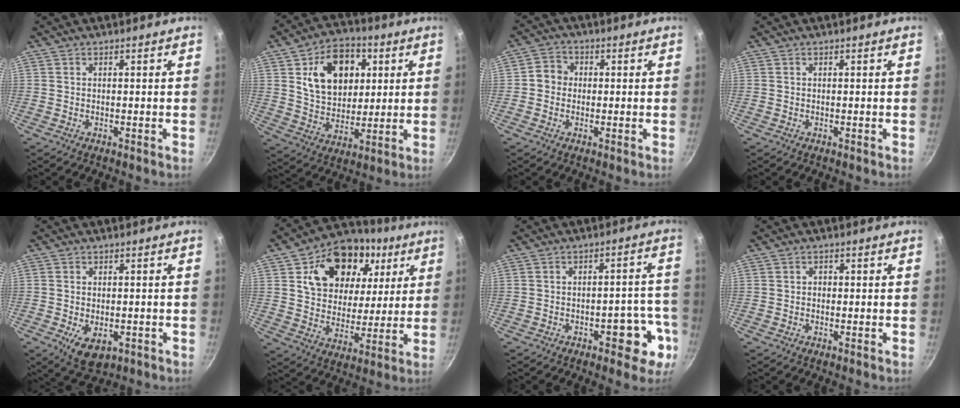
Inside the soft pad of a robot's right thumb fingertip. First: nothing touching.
{"total": 16.3, "force": [4.8, 11.5, 10.5], "torque": [-0.127, -0.010, 0.080]}
{"total": 4.0, "force": [-0.2, 3.6, 1.5], "torque": [-0.006, 0.009, -0.015]}
{"total": 0.0}
{"total": 7.4, "force": [-1.2, 4.8, 5.5], "torque": [-0.074, -0.014, -0.003]}
{"total": 21.1, "force": [8.2, 14.8, 12.5], "torque": [-0.177, -0.011, 0.132]}
{"total": 8.9, "force": [-4.0, 4.4, 6.6], "torque": [-0.045, 0.040, -0.043]}
{"total": 1.0, "force": [-0.1, 0.9, 0.4], "torque": [-0.005, 0.005, -0.003]}